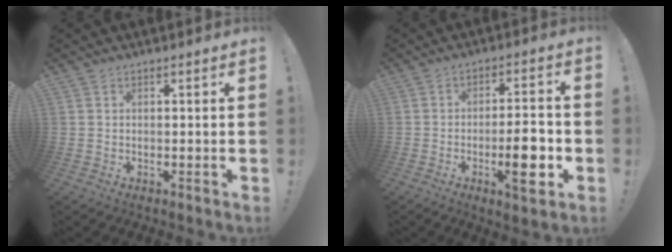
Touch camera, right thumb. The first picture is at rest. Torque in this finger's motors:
{"motor_torque": [2.59, 1.88, 0.79, -0.97, 0.10]}